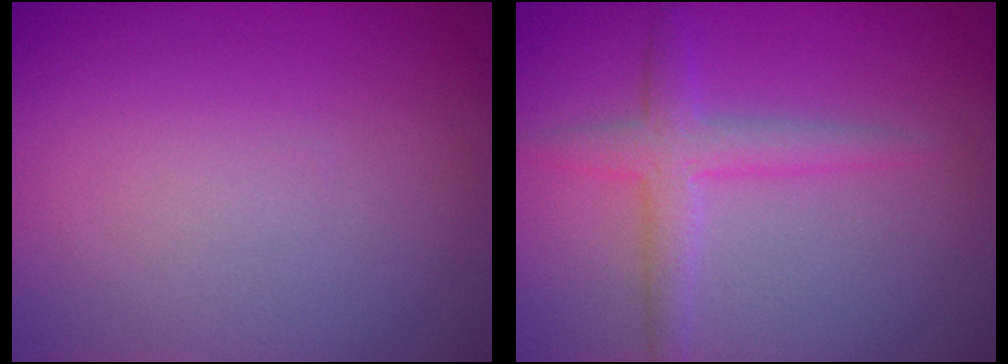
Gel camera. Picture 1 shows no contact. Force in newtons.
{"total": 2.9, "press": 2.9, "slide": 0.1}